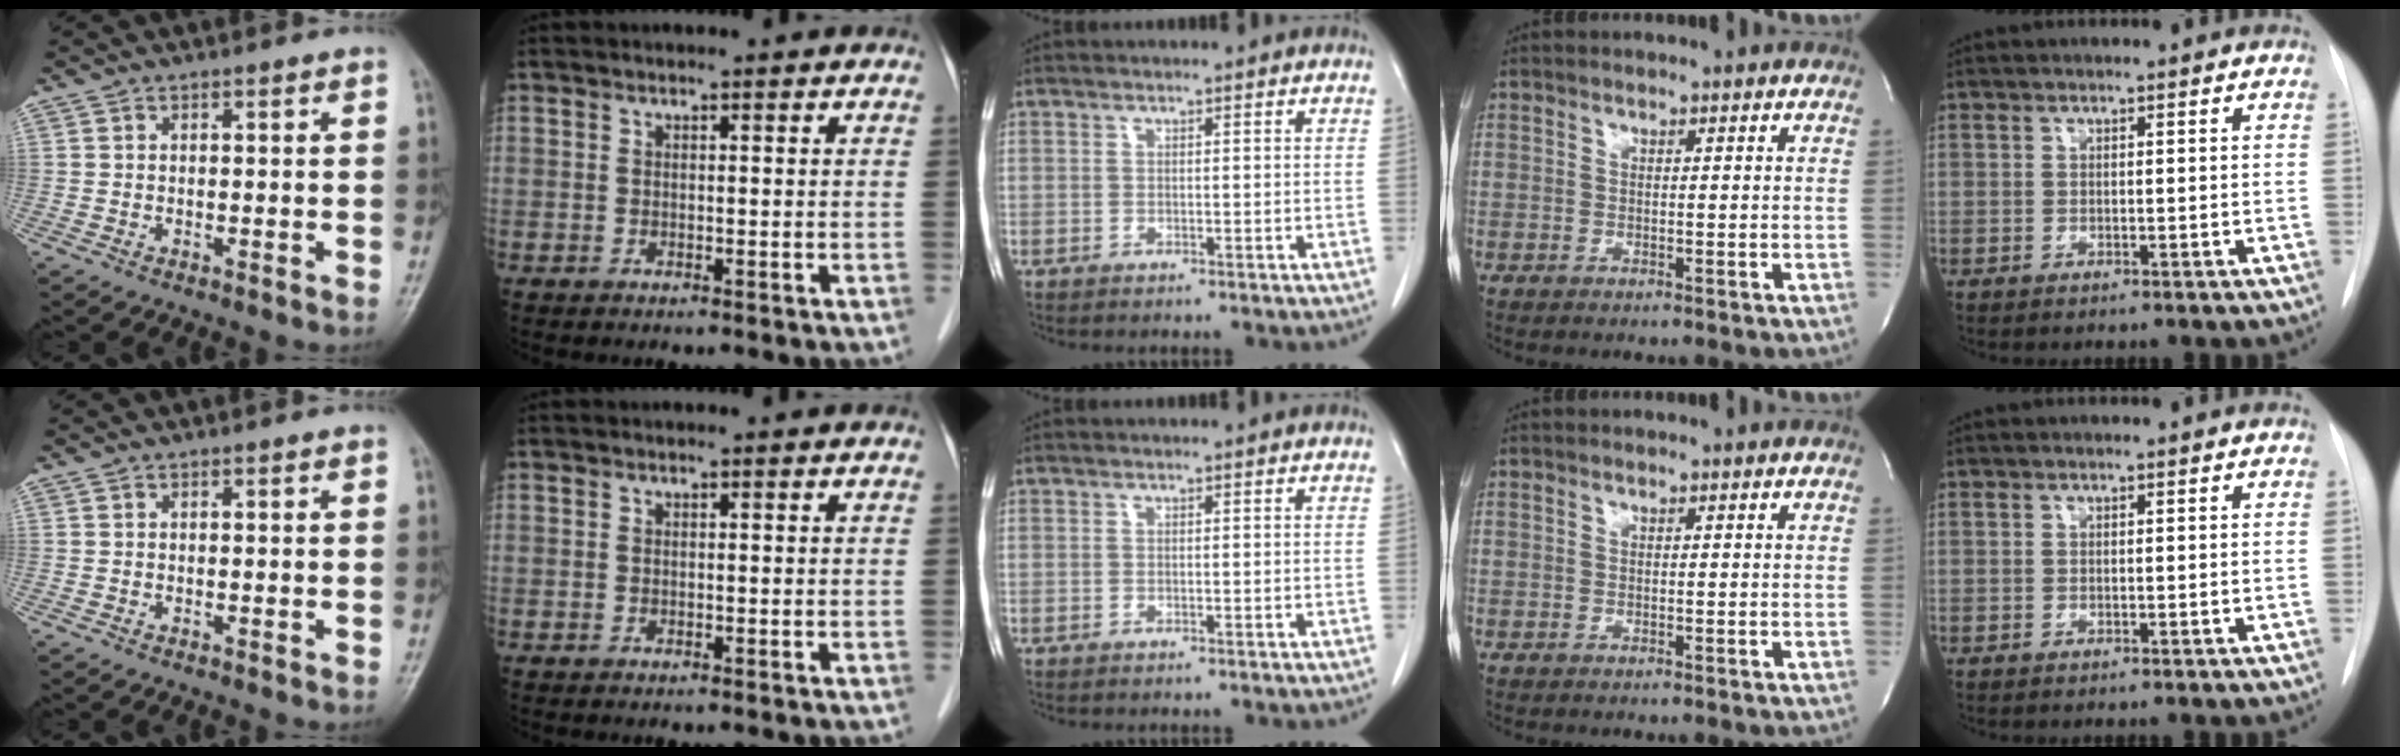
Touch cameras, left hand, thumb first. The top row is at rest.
{}